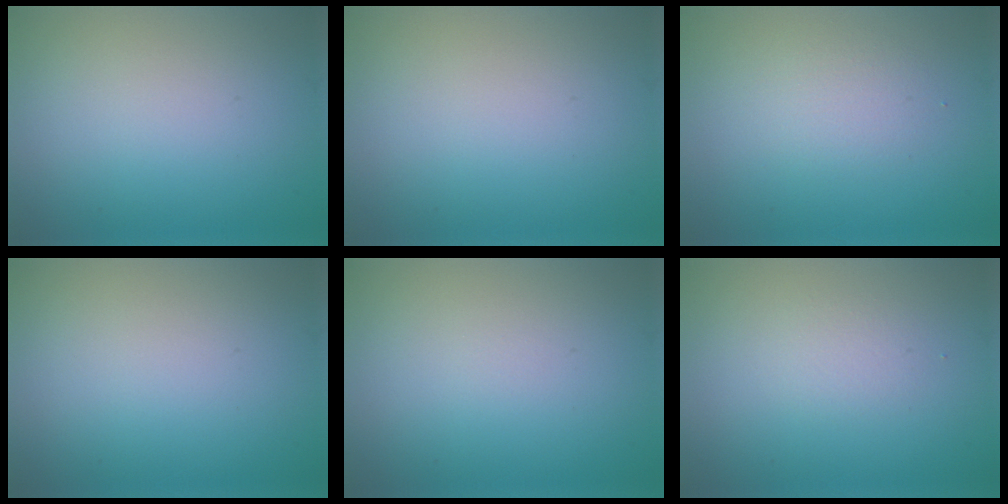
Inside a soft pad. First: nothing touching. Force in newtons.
{"total": 0.0}
{"total": 1.6, "press": 1.6, "slide": 0.1}
{"total": 0.0}
{"total": 0.0}
{"total": 1.1, "press": 1.1, "slide": 0.1}